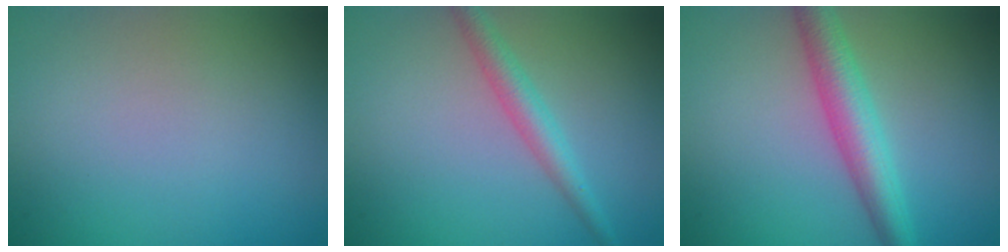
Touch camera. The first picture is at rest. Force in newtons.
{"total": 2.6, "press": 2.5, "slide": 0.1}
{"total": 4.3, "press": 4.3, "slide": 0.0}